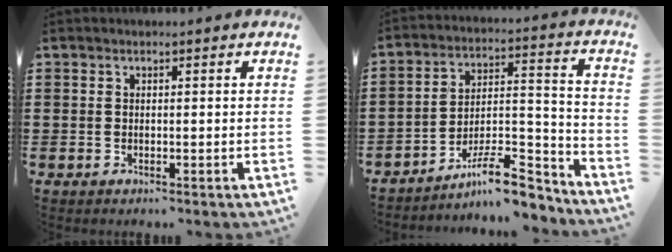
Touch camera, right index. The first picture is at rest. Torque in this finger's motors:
{"motor_torque": [1.11, 1.03, 0.24, 0.01]}